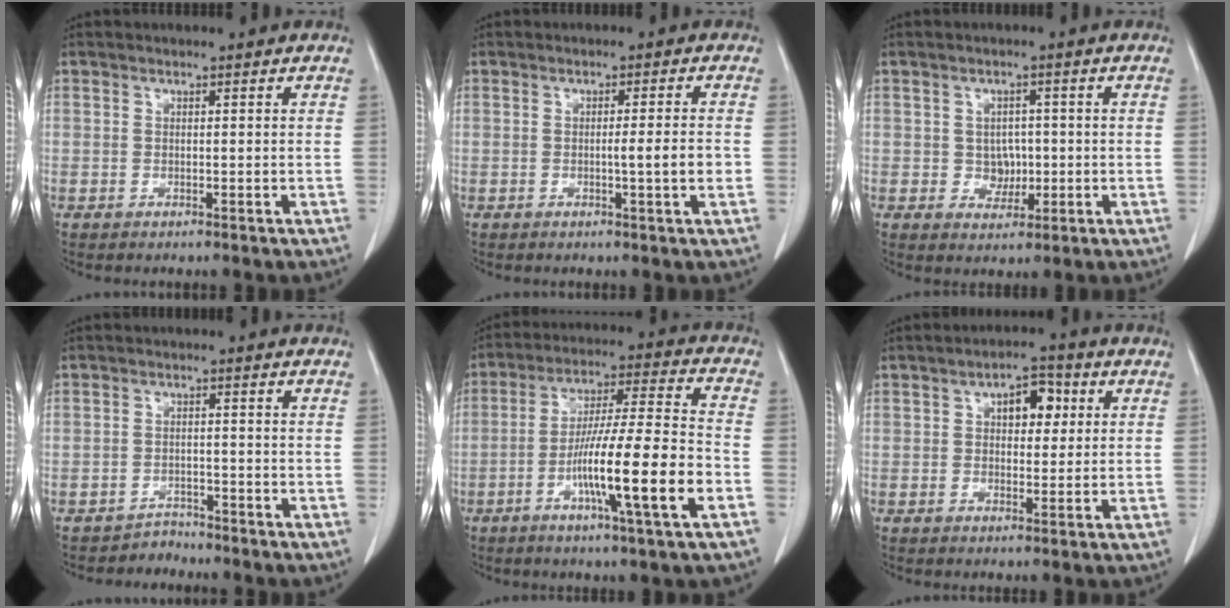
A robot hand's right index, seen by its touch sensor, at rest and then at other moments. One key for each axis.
{"total": 3.5, "fx": -0.7, "fy": -0.5, "fz": 3.4, "tx": -0.052, "ty": -0.003, "tz": -0.011}
{"total": 3.4, "fx": -0.2, "fy": 2.9, "fz": 1.8, "tx": -0.019, "ty": 0.005, "tz": 0.002}
{"total": 2.2, "fx": -1.9, "fy": 0.8, "fz": -0.9, "tx": 0.019, "ty": -0.001, "tz": -0.032}
{"total": 16.1, "fx": -5.6, "fy": -0.1, "fz": 15.1, "tx": -0.265, "ty": -0.006, "tz": -0.096}
{"total": 5.6, "fx": 1.7, "fy": 2.9, "fz": 4.5, "tx": -0.064, "ty": 0.017, "tz": 0.025}